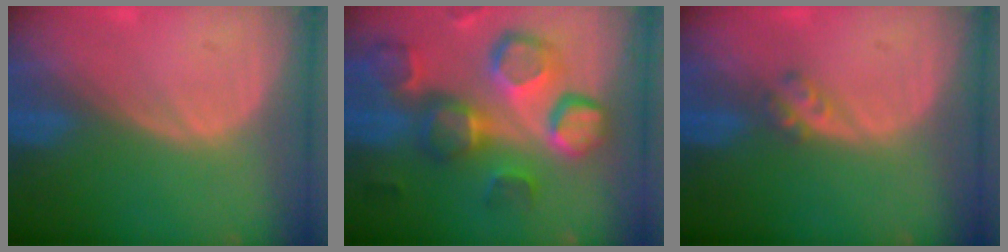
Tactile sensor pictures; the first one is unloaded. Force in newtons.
{"total": 13.0, "press": 11.3, "slide": 6.5}
{"total": 2.3, "press": 2.0, "slide": 1.2}